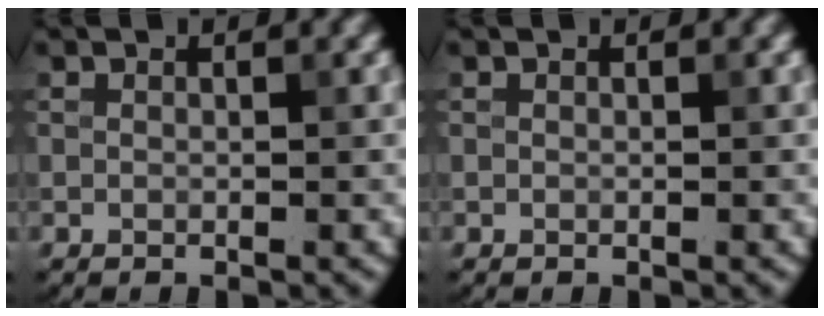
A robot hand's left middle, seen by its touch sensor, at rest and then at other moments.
{"total": 0.0}